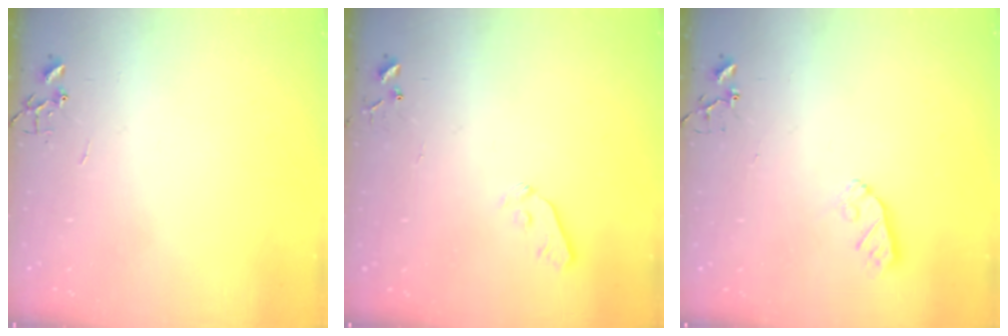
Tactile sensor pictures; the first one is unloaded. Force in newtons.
{"total": 4.1, "press": 4.0, "slide": 0.6}
{"total": 4.5, "press": 4.5, "slide": 0.6}